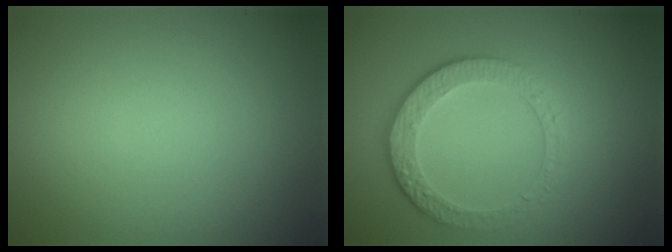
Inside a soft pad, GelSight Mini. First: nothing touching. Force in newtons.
{"total": 4.5, "press": 3.2, "slide": 3.1}